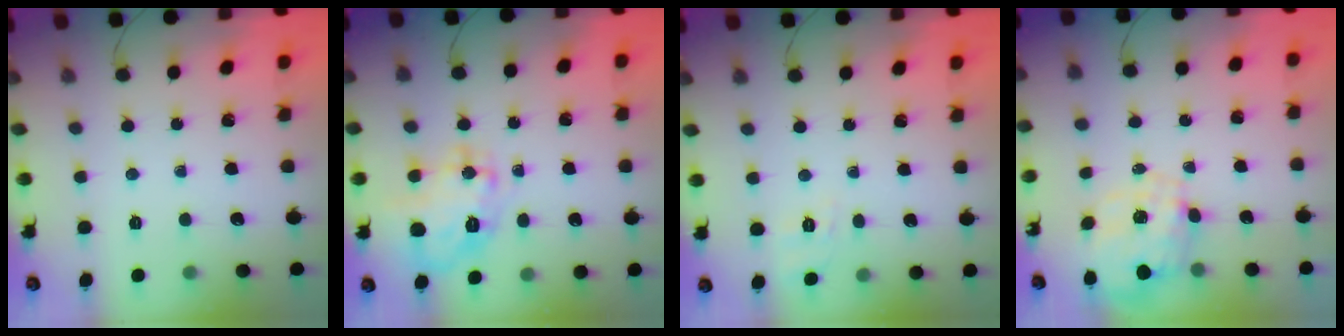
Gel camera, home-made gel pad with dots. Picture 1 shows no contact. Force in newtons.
{"total": 16.7, "press": 16.7, "slide": 0.9}
{"total": 1.9, "press": 0.6, "slide": 1.8}
{"total": 2.5, "press": 2.3, "slide": 0.9}